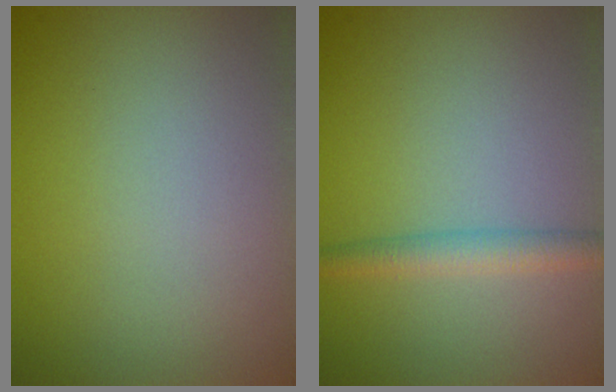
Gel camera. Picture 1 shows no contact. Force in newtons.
{"total": 2.3, "press": 2.3, "slide": 0.1}